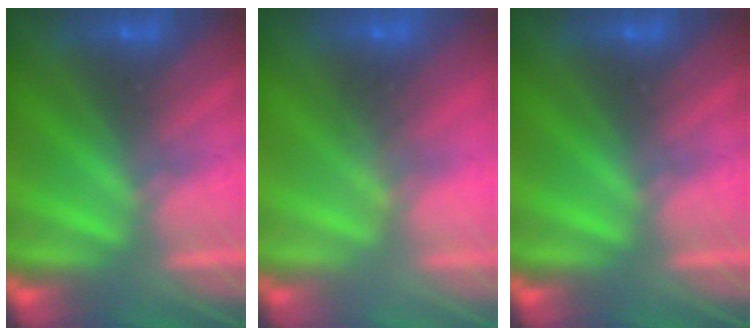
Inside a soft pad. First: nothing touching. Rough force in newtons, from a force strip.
{"total": 4.7}
{"total": 0.0}